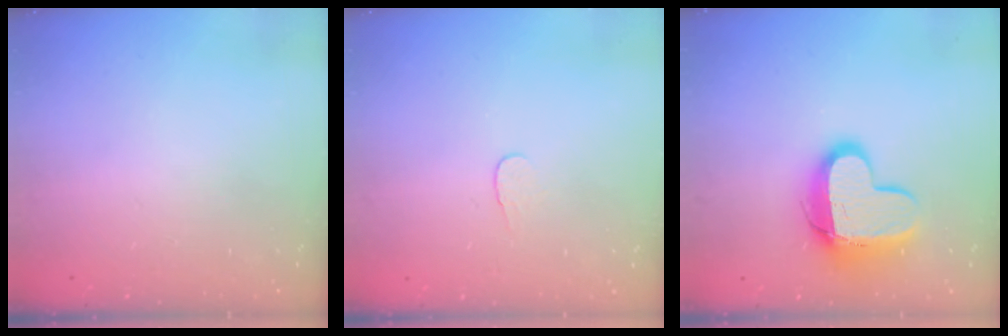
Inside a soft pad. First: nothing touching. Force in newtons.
{"total": 3.8, "press": 3.8, "slide": 0.3}
{"total": 12.8, "press": 12.7, "slide": 1.4}